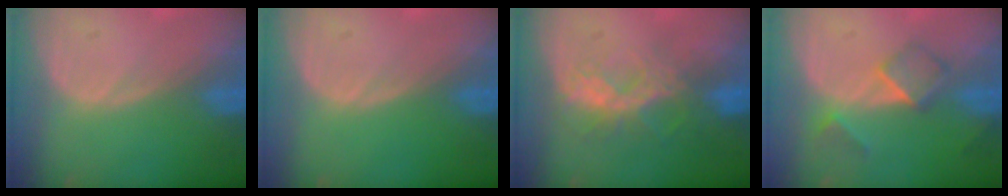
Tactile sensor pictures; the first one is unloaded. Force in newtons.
{"total": 0.0}
{"total": 6.5, "press": 5.9, "slide": 2.7}
{"total": 5.2, "press": 4.5, "slide": 2.7}